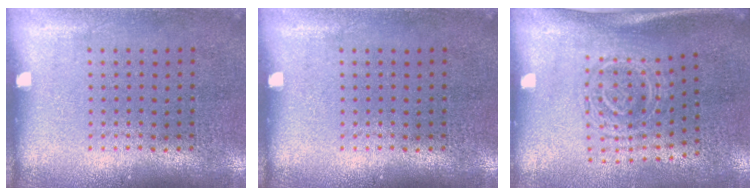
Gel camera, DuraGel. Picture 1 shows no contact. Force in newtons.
{"total": 0.0}
{"total": 1.7, "press": 1.2, "slide": 1.2}